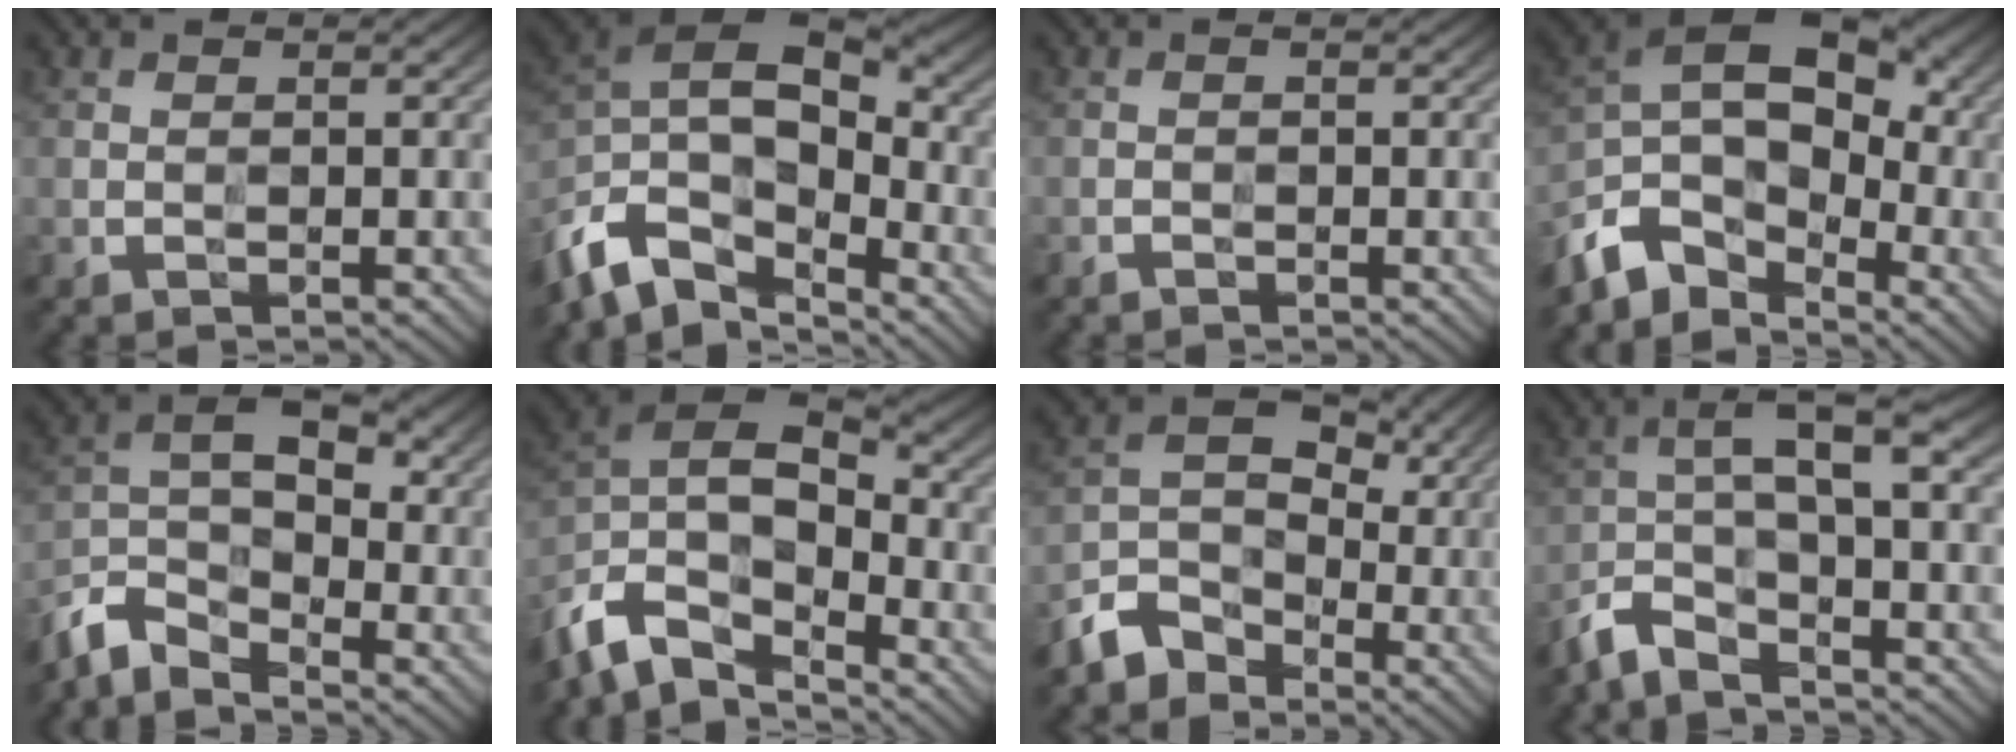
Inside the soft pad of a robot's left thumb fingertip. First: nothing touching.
{"total": 14.3, "force": [-6.6, 8.4, 9.5], "torque": [-0.225, -0.013, -0.125]}
{"total": 0.7, "force": [-0.6, 0.1, 0.4], "torque": [-0.007, 0.001, -0.011]}
{"total": 11.8, "force": [-4.9, 7.6, 7.6], "torque": [-0.153, -0.001, -0.111]}
{"total": 7.3, "force": [-5.2, 3.2, 4.0], "torque": [-0.068, -0.002, -0.125]}
{"total": 13.4, "force": [-7.4, 7.3, 8.5], "torque": [-0.191, -0.013, -0.144]}
{"total": 7.6, "force": [-4.3, 5.3, 3.4], "torque": [-0.064, -0.003, -0.105]}
{"total": 7.6, "force": [-4.0, 2.1, 6.1], "torque": [-0.120, 0.007, -0.096]}